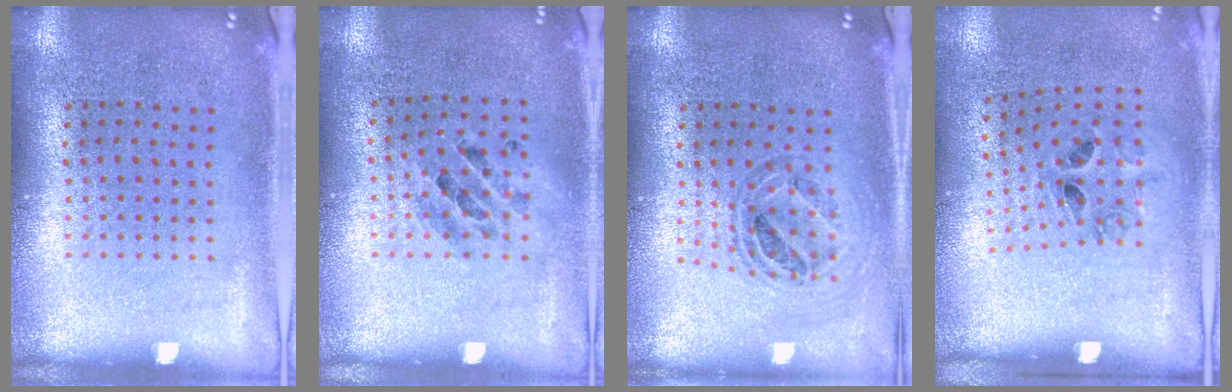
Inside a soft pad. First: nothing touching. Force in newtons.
{"total": 0.9, "press": 0.9, "slide": 0.3}
{"total": 0.8, "press": 0.8, "slide": 0.1}
{"total": 1.4, "press": 0.8, "slide": 1.2}